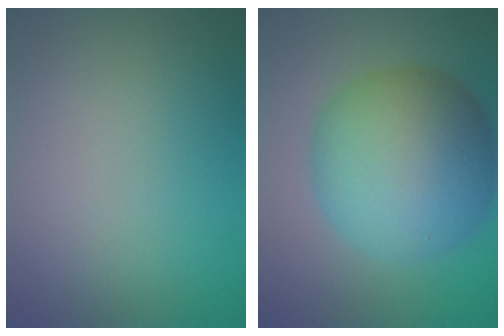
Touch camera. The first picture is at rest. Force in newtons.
{"total": 11.6, "press": 11.6, "slide": 0.3}